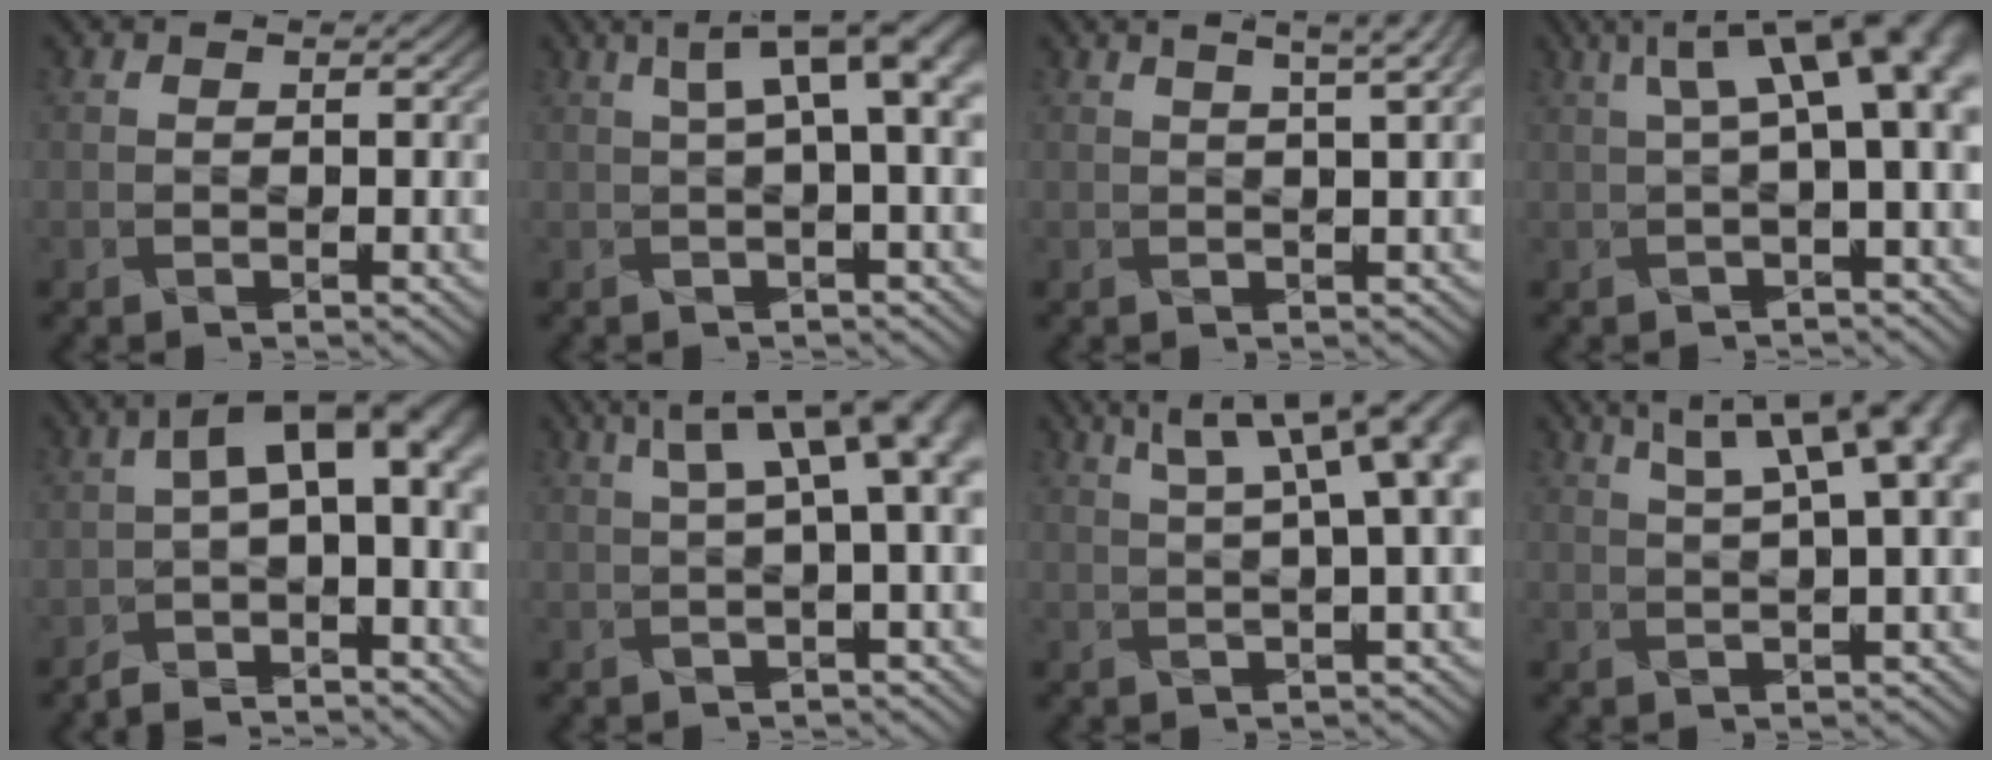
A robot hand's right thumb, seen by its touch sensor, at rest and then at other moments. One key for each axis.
{"total": 7.6, "fx": 2.0, "fy": 1.9, "fz": 7.0, "tx": -0.089, "ty": 0.023, "tz": 0.034}
{"total": 6.2, "fx": 3.2, "fy": 2.0, "fz": 4.9, "tx": -0.053, "ty": 0.037, "tz": 0.024}
{"total": 10.5, "fx": 2.7, "fy": 3.4, "fz": 9.6, "tx": -0.121, "ty": 0.027, "tz": 0.047}
{"total": 8.3, "fx": -1.5, "fy": 3.8, "fz": 7.2, "tx": -0.113, "ty": 0.001, "tz": -0.028}
{"total": 10.1, "fx": 3.2, "fy": 3.2, "fz": 9.0, "tx": -0.114, "ty": 0.031, "tz": 0.050}
{"total": 13.2, "fx": 5.1, "fy": 4.8, "fz": 11.2, "tx": -0.146, "ty": 0.060, "tz": 0.063}
{"total": 12.0, "fx": 5.0, "fy": 4.1, "fz": 10.0, "tx": -0.135, "ty": 0.048, "tz": 0.062}